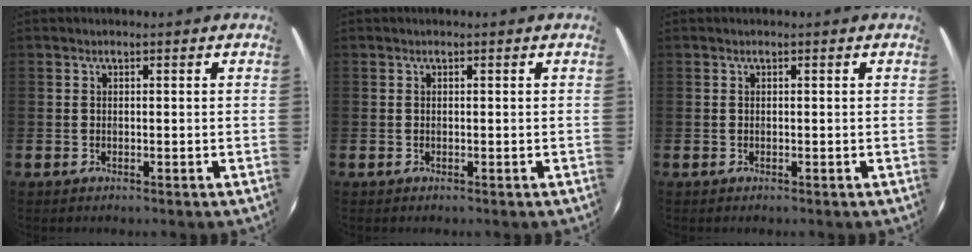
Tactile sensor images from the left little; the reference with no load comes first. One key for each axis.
{"total": 0.0}
{"total": 0.0}